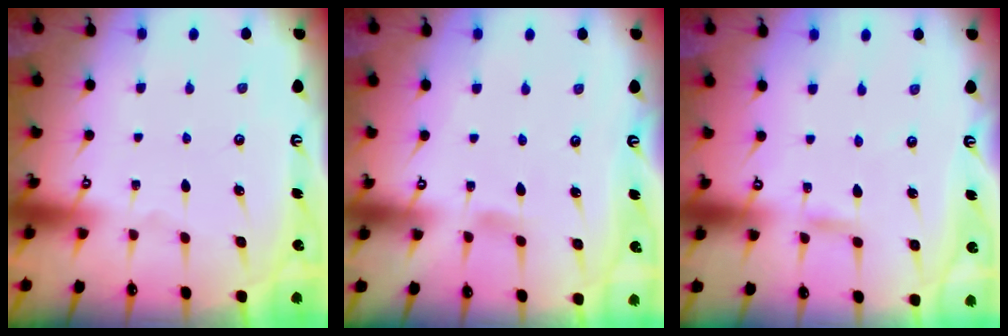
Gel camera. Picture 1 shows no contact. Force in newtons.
{"total": 2.9, "press": 2.9, "slide": 0.4}
{"total": 2.9, "press": 2.9, "slide": 0.1}